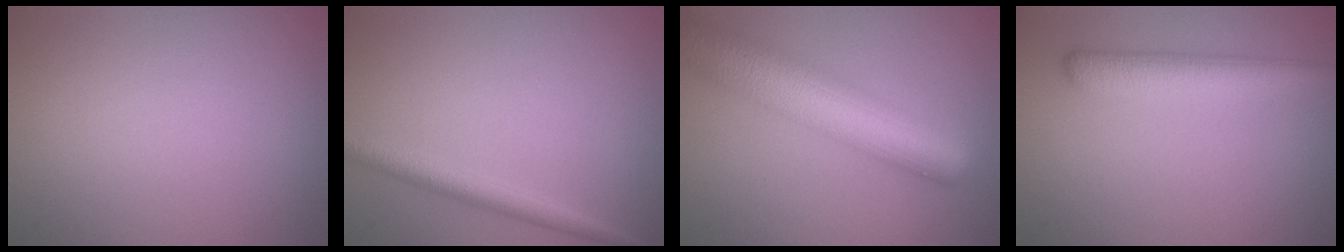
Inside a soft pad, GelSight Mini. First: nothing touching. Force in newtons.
{"total": 2.2, "press": 2.2, "slide": 0.1}
{"total": 9.0, "press": 9.0, "slide": 0.3}
{"total": 3.4, "press": 3.4, "slide": 0.1}